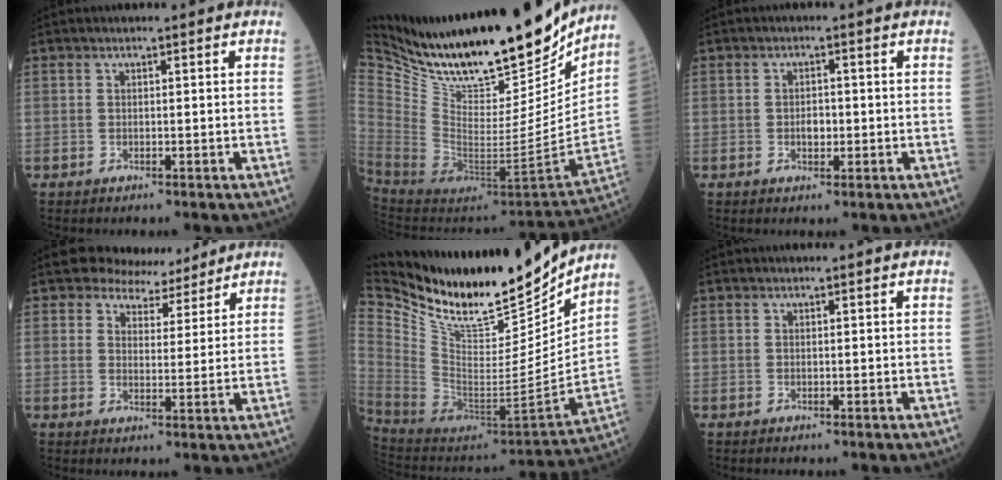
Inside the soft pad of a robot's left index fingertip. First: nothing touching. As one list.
[{"total": 27.8, "force": [23.5, 6.6, 13.3], "torque": [-0.243, -0.067, 0.371]}, {"total": 1.9, "force": [-0.3, 1.2, 1.5], "torque": [-0.025, 0.002, -0.003]}, {"total": 5.8, "force": [5.3, 2.4, -0.3], "torque": [0.009, 0.000, 0.071]}, {"total": 26.6, "force": [22.9, 6.4, 12.0], "torque": [-0.246, -0.052, 0.384]}, {"total": 0.0}]